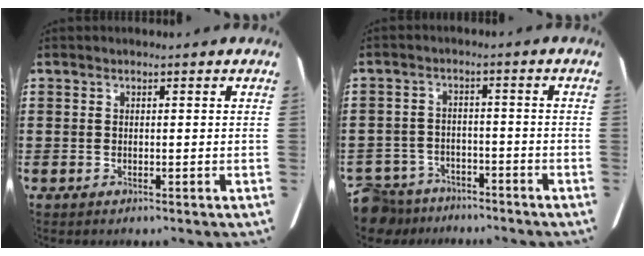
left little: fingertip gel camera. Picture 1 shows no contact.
{"total": 4.7, "force": [-4.5, 1.2, 0.5], "torque": [-0.031, 0.006, -0.098]}